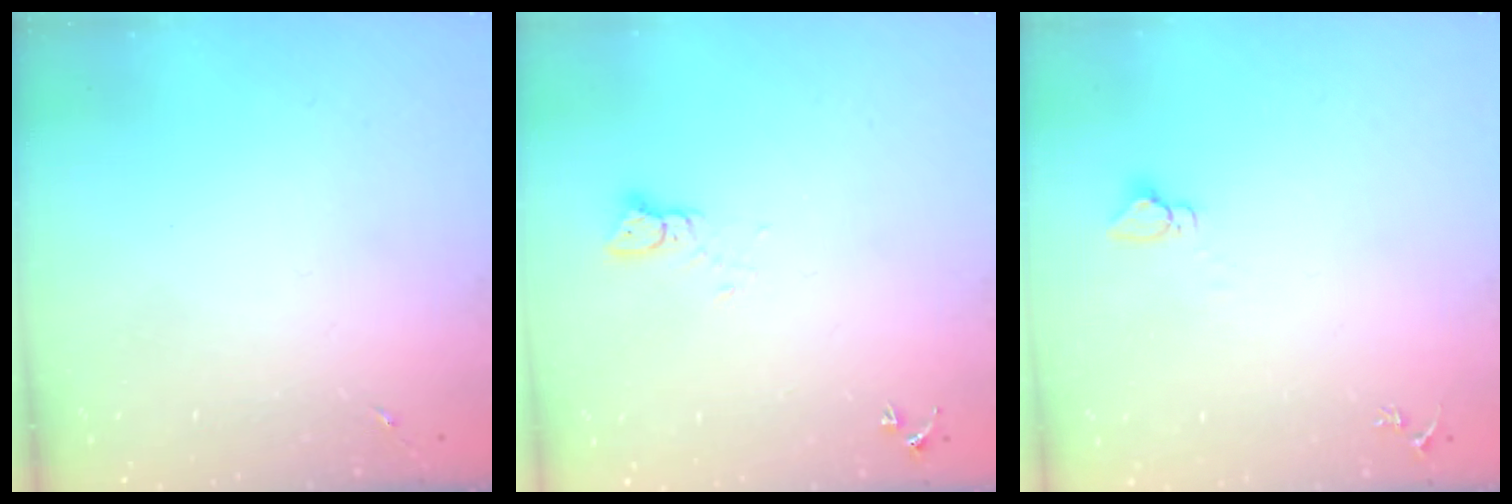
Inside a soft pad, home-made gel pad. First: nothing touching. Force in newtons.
{"total": 3.3, "press": 3.3, "slide": 0.3}
{"total": 2.9, "press": 2.9, "slide": 0.1}